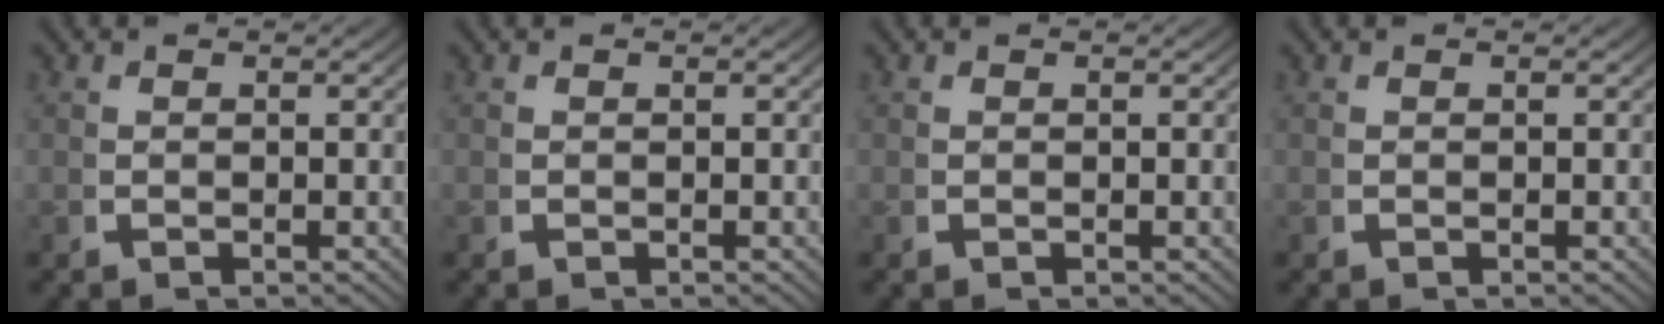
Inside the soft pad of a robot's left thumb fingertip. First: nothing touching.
{"total": 0.0}
{"total": 0.0}
{"total": 0.0}